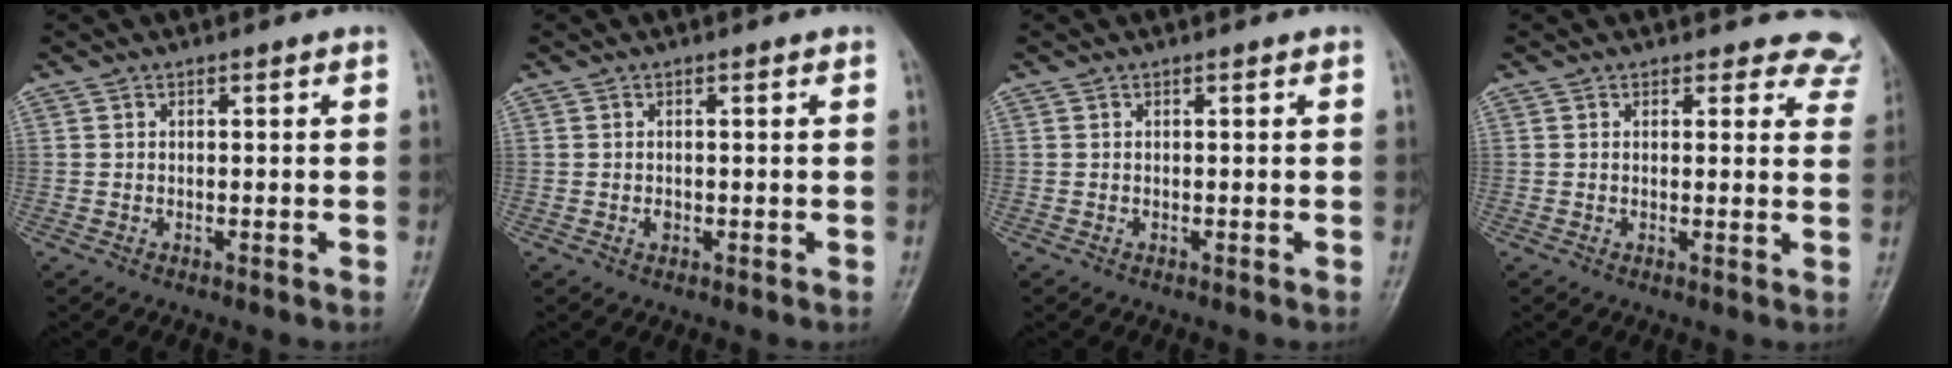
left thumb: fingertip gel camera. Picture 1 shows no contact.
{"total": 0.9, "force": [-0.1, 0.7, 0.6], "torque": [-0.004, 0.000, -0.002]}
{"total": 0.0}
{"total": 7.3, "force": [6.5, 3.2, -0.2], "torque": [0.063, -0.030, 0.034]}